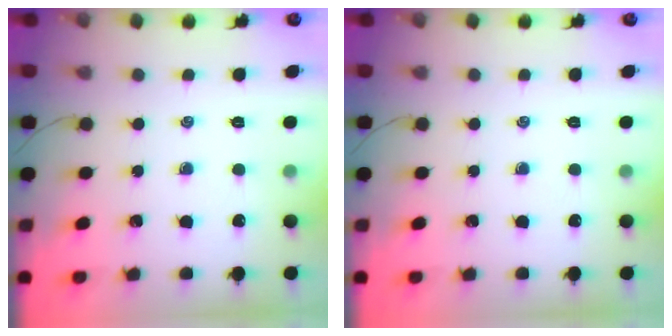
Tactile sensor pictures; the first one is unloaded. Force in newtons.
{"total": 0.0}